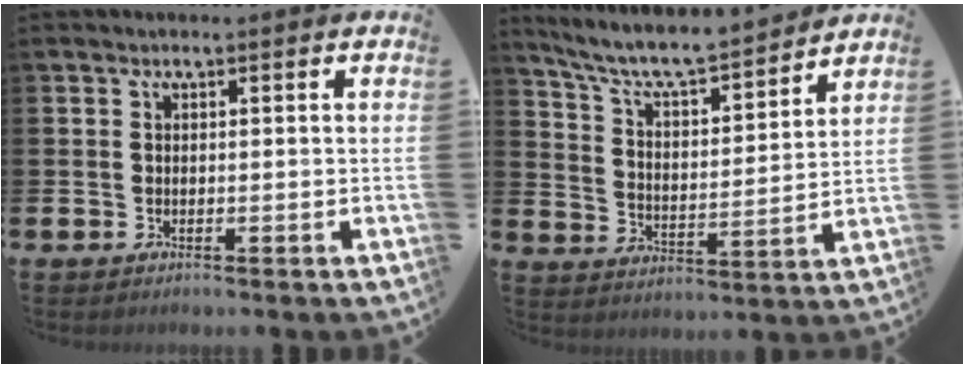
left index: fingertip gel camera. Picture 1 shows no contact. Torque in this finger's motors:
{"motor_torque": [0.11, -0.47, 0.60, 0.21]}